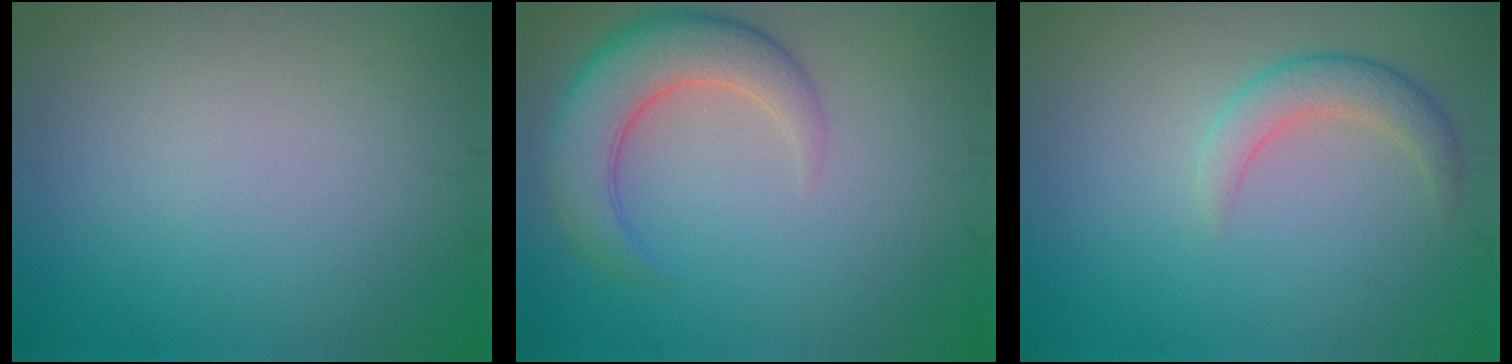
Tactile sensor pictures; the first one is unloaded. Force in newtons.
{"total": 5.7, "press": 5.7, "slide": 0.3}
{"total": 2.5, "press": 2.5, "slide": 0.2}